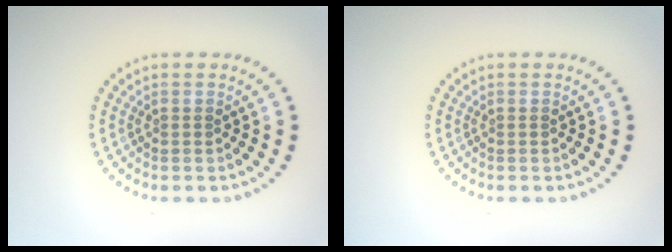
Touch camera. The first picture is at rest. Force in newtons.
{"total": 0.0}